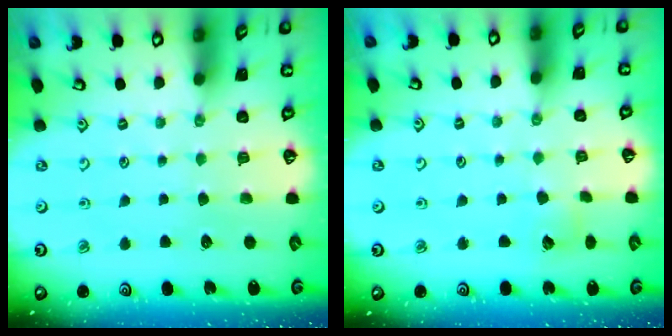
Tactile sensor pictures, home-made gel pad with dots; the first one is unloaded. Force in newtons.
{"total": 3.3, "press": 3.3, "slide": 0.3}